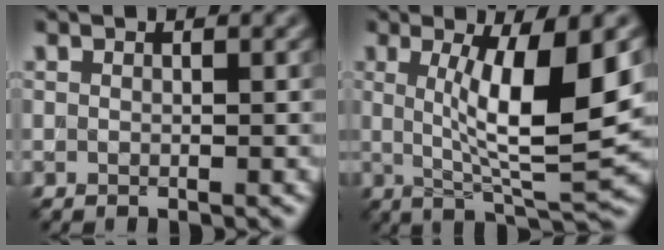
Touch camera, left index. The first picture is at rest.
{"total": 9.1, "force": [1.0, 1.8, 8.9], "torque": [-0.138, -0.015, 0.027]}